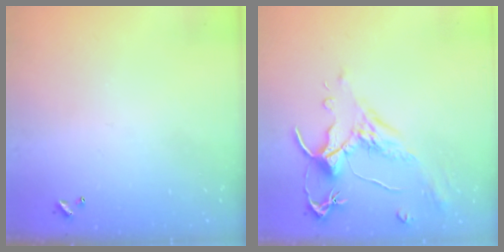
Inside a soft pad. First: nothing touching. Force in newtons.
{"total": 1.6, "press": 1.1, "slide": 1.1}